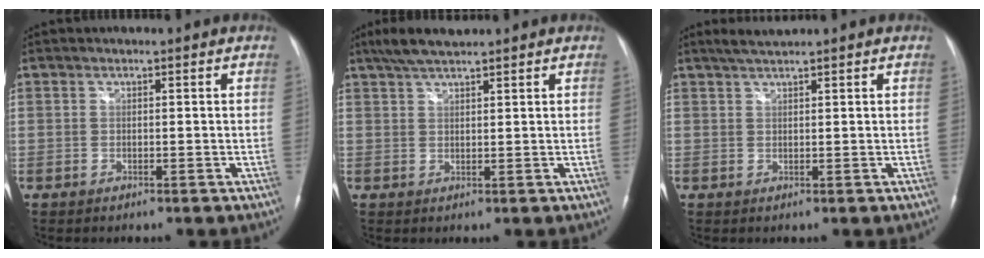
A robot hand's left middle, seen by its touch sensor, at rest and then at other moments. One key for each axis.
{"total": 4.7, "fx": 4.0, "fy": 0.4, "fz": 2.5, "tx": -0.056, "ty": 0.015, "tz": 0.078}
{"total": 2.3, "fx": 2.0, "fy": -0.4, "fz": 1.0, "tx": -0.022, "ty": 0.004, "tz": 0.040}